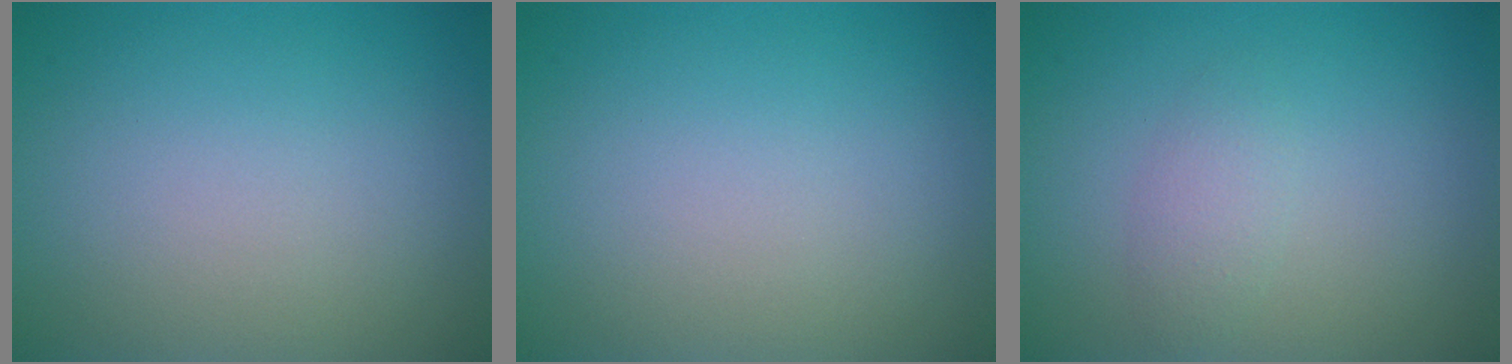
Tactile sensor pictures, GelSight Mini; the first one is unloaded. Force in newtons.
{"total": 0.0}
{"total": 1.6, "press": 1.6, "slide": 0.1}